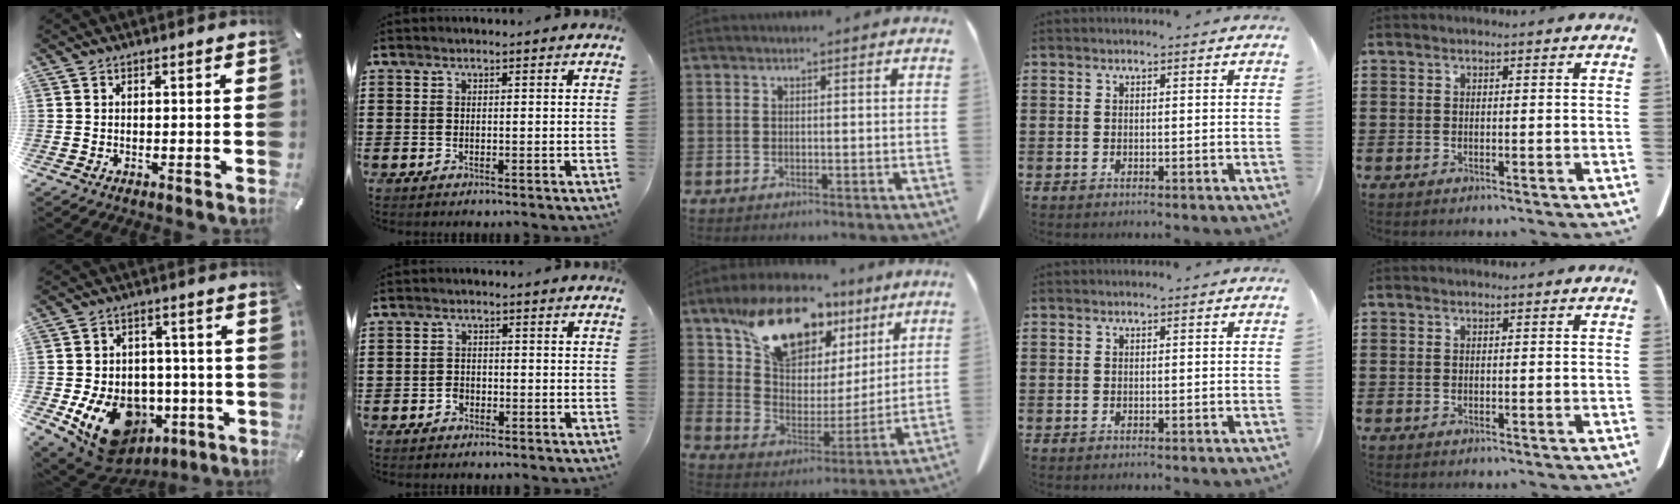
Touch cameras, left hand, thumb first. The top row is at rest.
{"thumb": {"total": 16.6, "force": [-6.1, 12.2, 9.4], "torque": [-0.153, 0.035, -0.083]}, "index": {"total": 1.3, "force": [-0.8, 1.0, 0.3], "torque": [-0.010, 0.000, -0.018]}, "middle": {"total": 15.1, "force": [11.0, 7.5, 7.3], "torque": [-0.162, -0.052, 0.197]}}